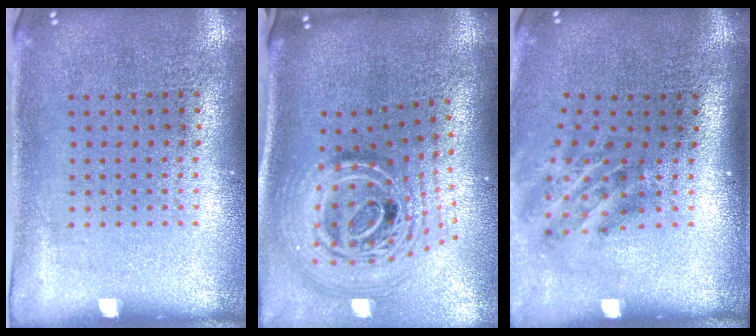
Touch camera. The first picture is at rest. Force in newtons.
{"total": 3.0, "press": 2.1, "slide": 2.2}
{"total": 1.9, "press": 1.2, "slide": 1.5}